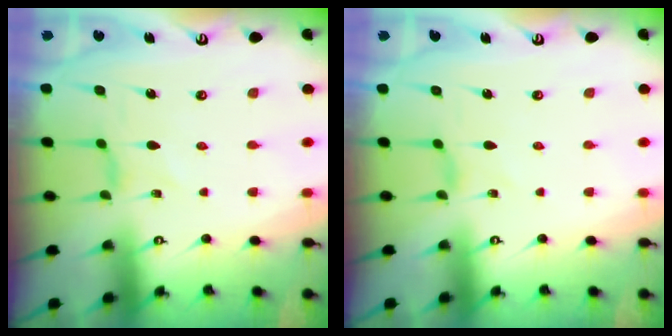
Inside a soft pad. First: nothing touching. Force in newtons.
{"total": 0.8, "press": 0.8, "slide": 0.3}